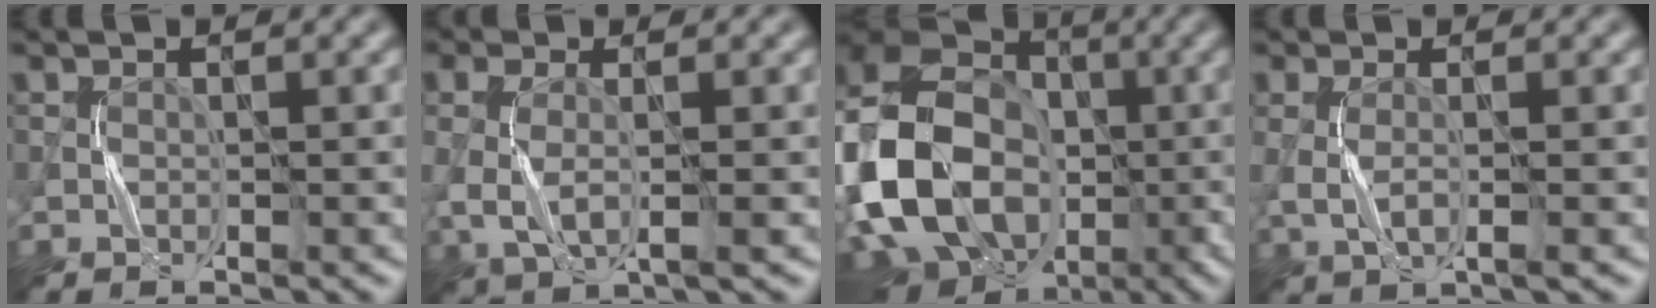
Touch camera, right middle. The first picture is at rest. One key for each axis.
{"total": 3.8, "fx": 0.1, "fy": 1.9, "fz": 3.2, "tx": -0.083, "ty": -0.001, "tz": 0.001}
{"total": 19.8, "fx": -3.6, "fy": 15.4, "fz": 12.0, "tx": -0.249, "ty": 0.006, "tz": -0.080}
{"total": 2.3, "fx": 0.2, "fy": 0.8, "fz": 2.1, "tx": -0.051, "ty": -0.003, "tz": 0.002}